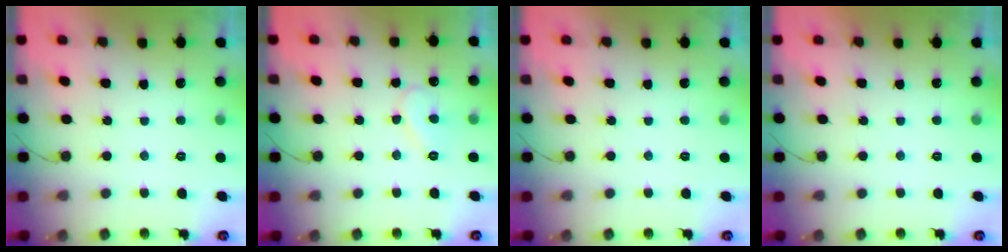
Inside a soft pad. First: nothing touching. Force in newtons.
{"total": 8.0, "press": 7.9, "slide": 0.5}
{"total": 0.0}
{"total": 1.6, "press": 1.6, "slide": 0.0}